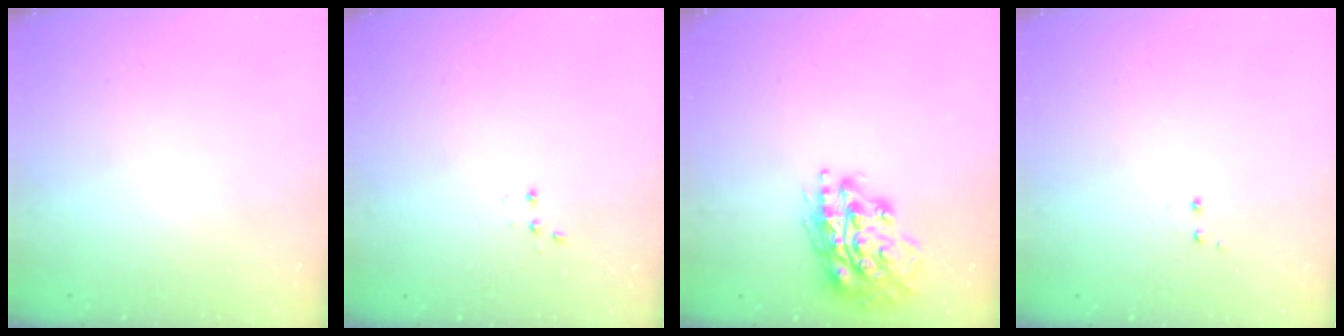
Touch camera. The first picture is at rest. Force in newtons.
{"total": 2.8, "press": 2.7, "slide": 0.7}
{"total": 18.0, "press": 17.8, "slide": 2.5}
{"total": 1.2, "press": 1.0, "slide": 0.6}